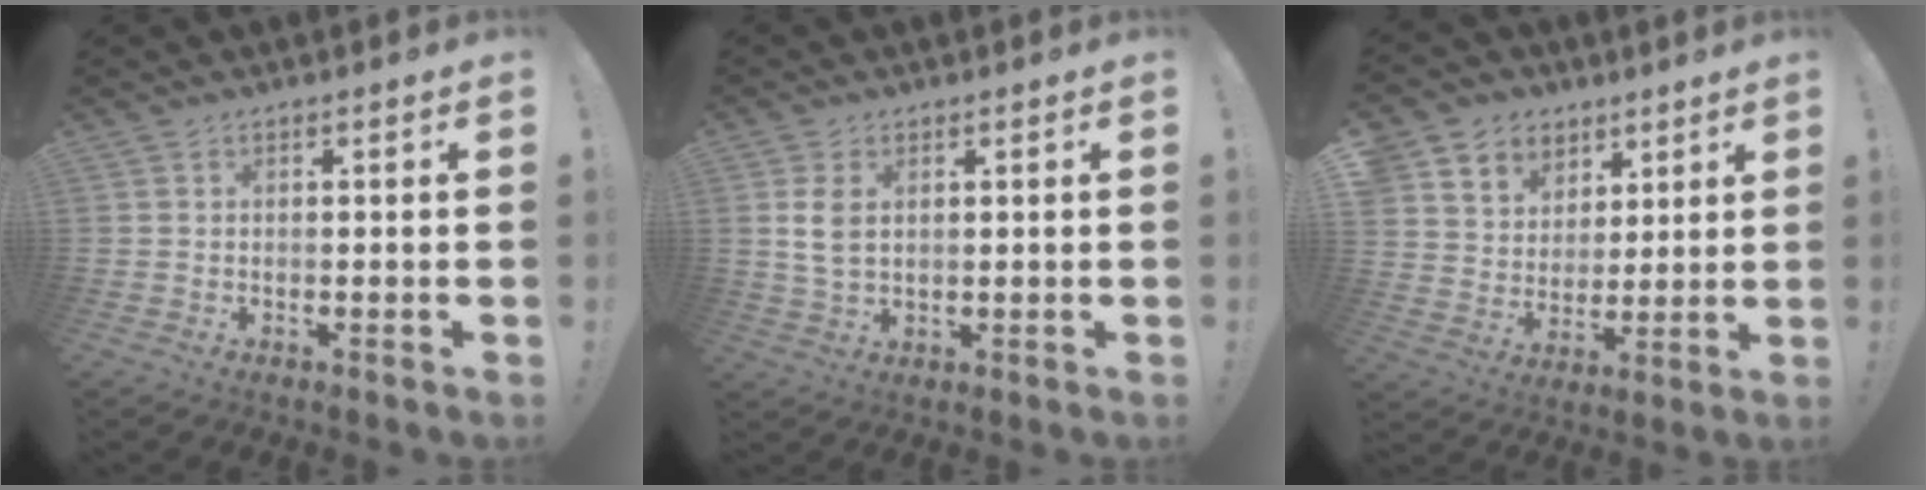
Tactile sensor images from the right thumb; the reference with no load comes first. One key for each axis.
{"total": 5.2, "fx": 1.5, "fy": 3.1, "fz": 3.9, "tx": -0.073, "ty": -0.004, "tz": 0.023}
{"total": 8.9, "fx": 4.9, "fy": 7.3, "fz": 1.0, "tx": -0.017, "ty": -0.043, "tz": 0.102}